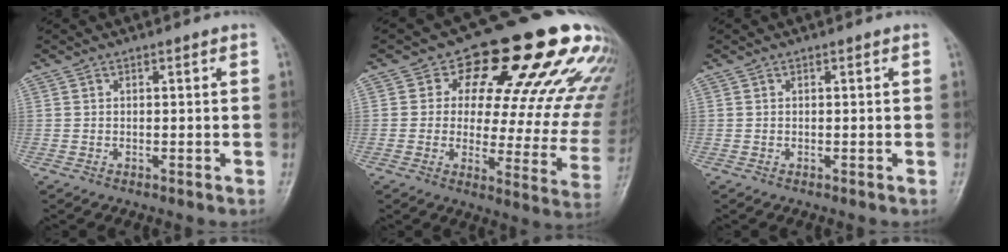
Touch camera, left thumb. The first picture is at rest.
{"total": 24.3, "force": [12.9, 11.0, 17.3], "torque": [-0.181, -0.033, 0.164]}
{"total": 0.0}